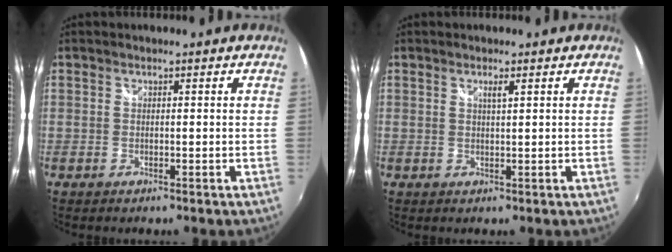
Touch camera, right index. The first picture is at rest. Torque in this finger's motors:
{"motor_torque": [0.06, 0.05, 0.00, 0.00]}